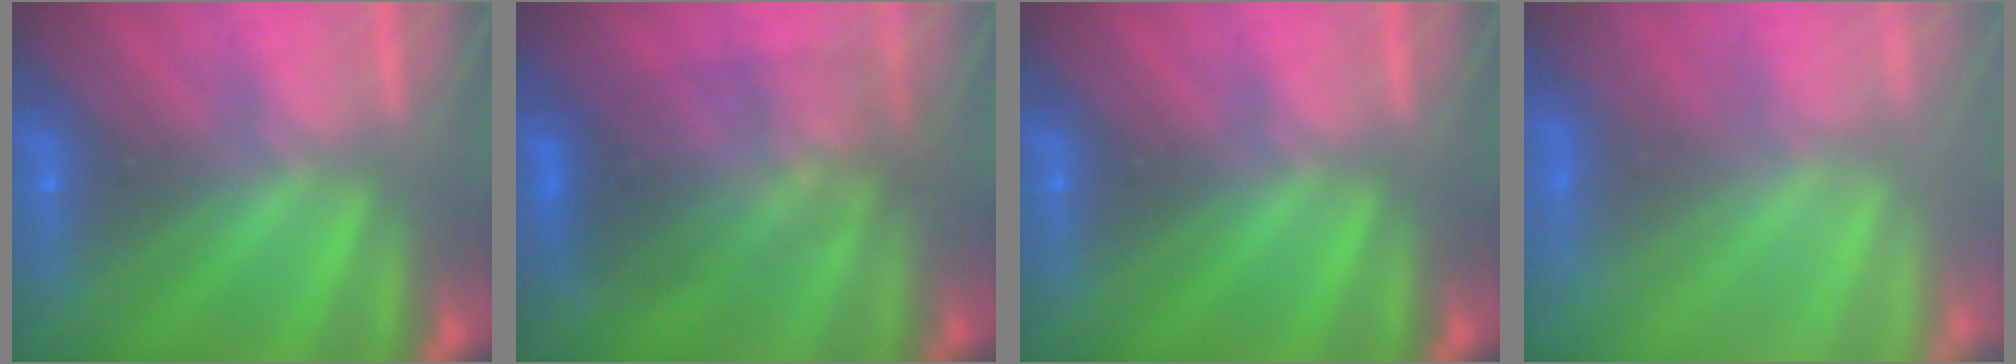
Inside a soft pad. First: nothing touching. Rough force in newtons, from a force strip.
{"total": 2.9}
{"total": 0.0}
{"total": 7.7}